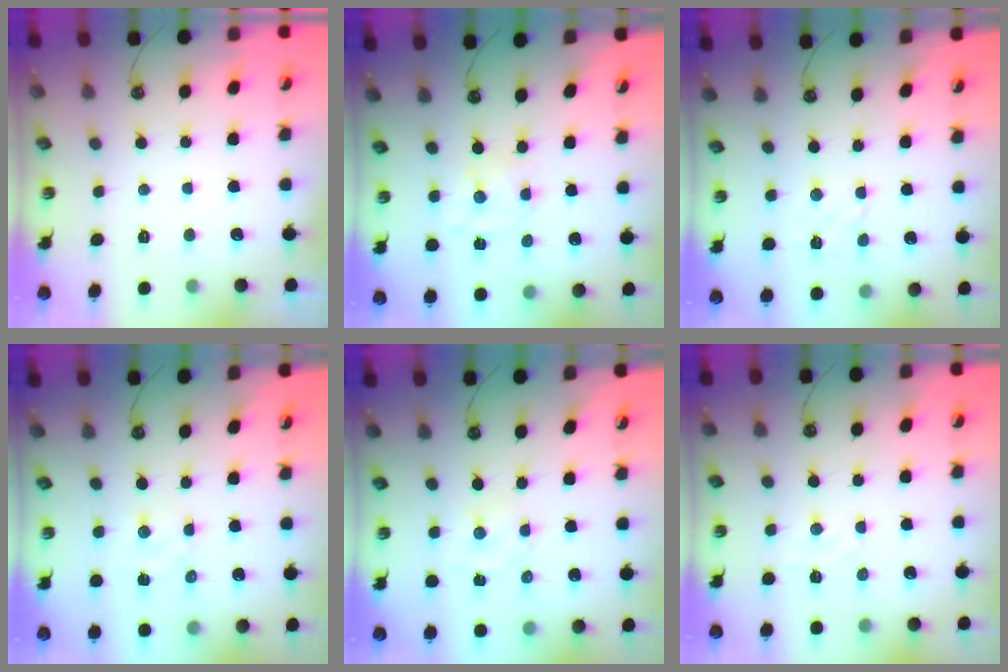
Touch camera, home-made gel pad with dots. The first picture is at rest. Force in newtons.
{"total": 2.1, "press": 2.0, "slide": 0.4}
{"total": 2.1, "press": 2.1, "slide": 0.5}
{"total": 2.1, "press": 2.0, "slide": 0.5}
{"total": 1.0, "press": 0.9, "slide": 0.2}
{"total": 4.3, "press": 4.2, "slide": 0.5}